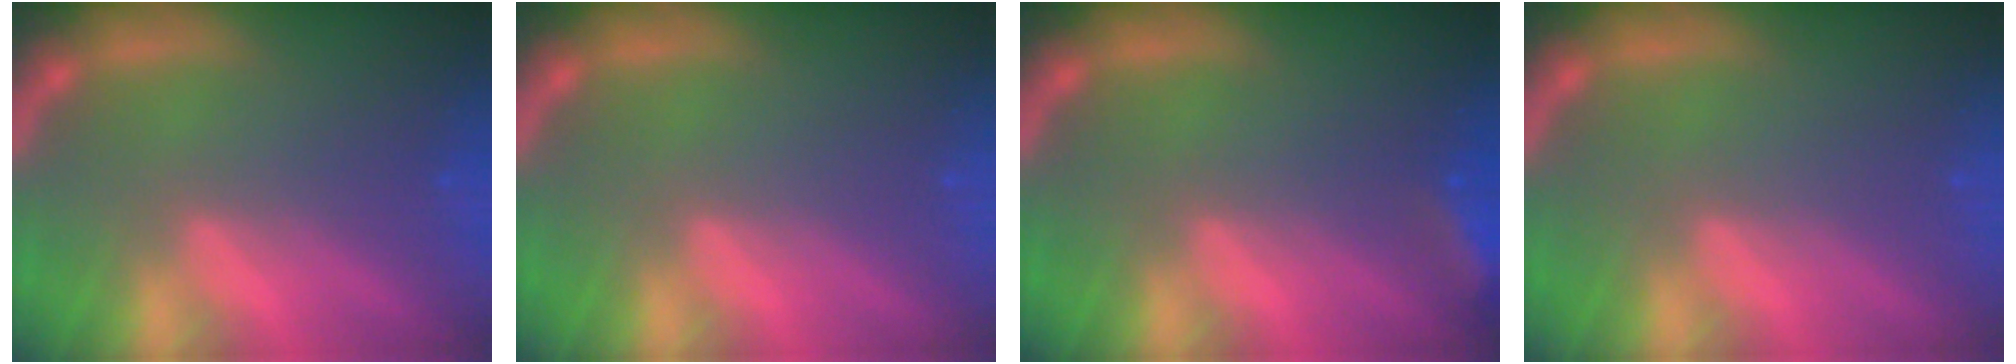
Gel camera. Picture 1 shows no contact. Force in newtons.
{"total": 0.0}
{"total": 3.5}
{"total": 0.0}